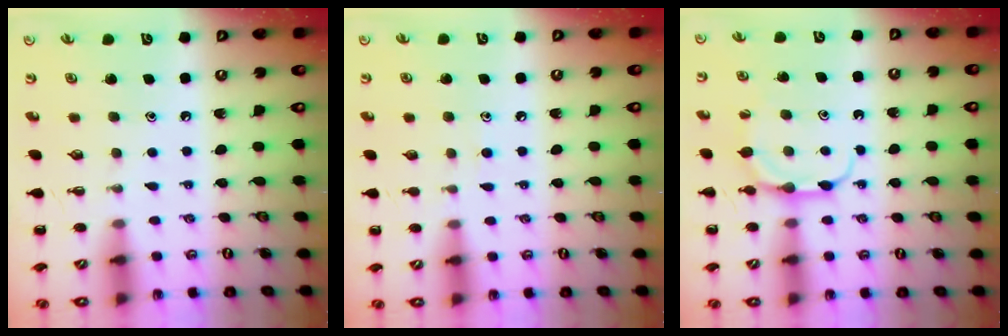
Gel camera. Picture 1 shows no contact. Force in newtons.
{"total": 4.3, "press": 4.0, "slide": 1.6}
{"total": 5.3, "press": 5.2, "slide": 0.9}